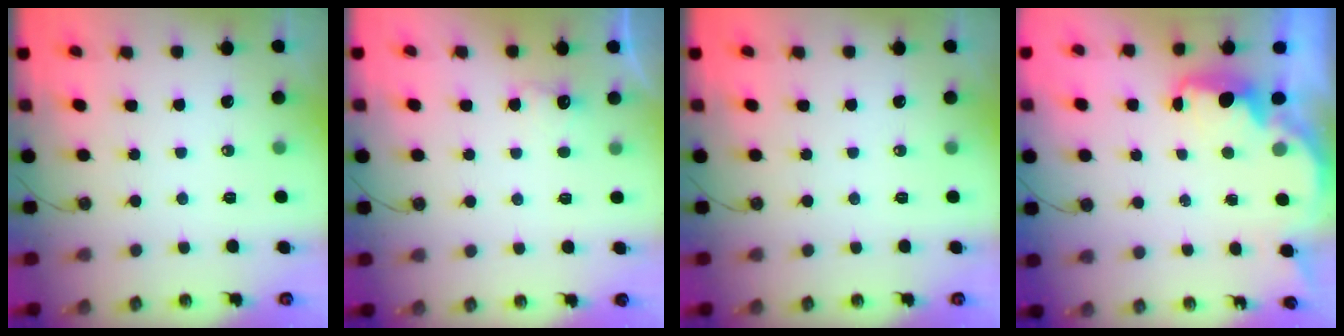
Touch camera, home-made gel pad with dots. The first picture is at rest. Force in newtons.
{"total": 3.8, "press": 3.8, "slide": 0.7}
{"total": 0.0}
{"total": 2.4, "press": 2.3, "slide": 0.8}